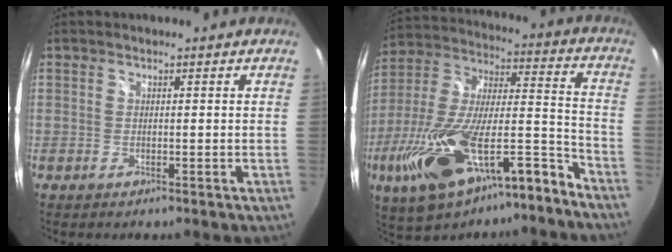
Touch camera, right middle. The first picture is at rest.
{"total": 24.3, "force": [-15.4, 7.4, 17.2], "torque": [-0.319, -0.019, -0.262]}